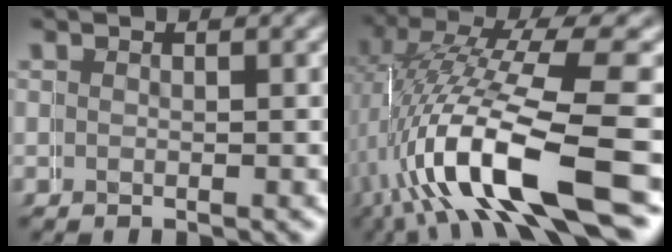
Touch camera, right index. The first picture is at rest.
{"total": 12.8, "force": [-1.5, 4.9, 11.7], "torque": [-0.220, -0.014, -0.008]}